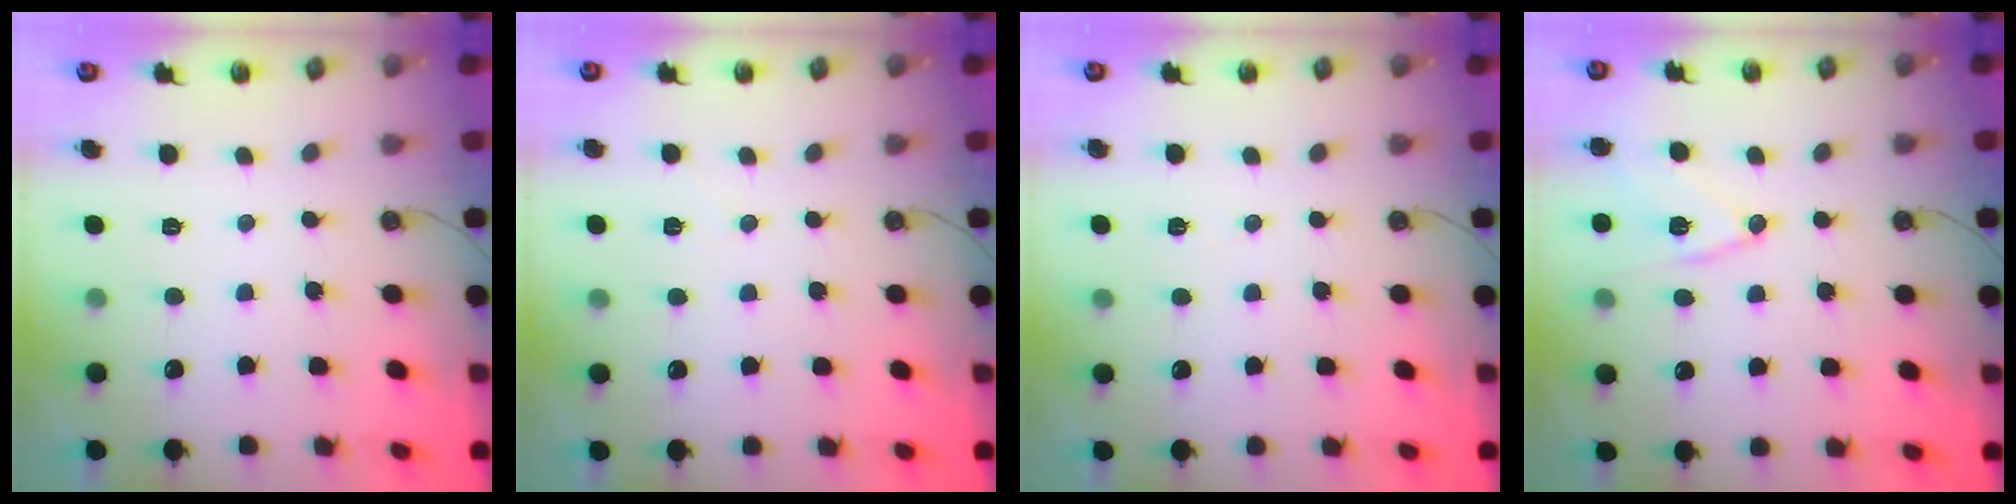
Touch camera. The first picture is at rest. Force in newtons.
{"total": 2.6, "press": 2.5, "slide": 0.8}
{"total": 4.3, "press": 0.8, "slide": 4.3}
{"total": 10.5, "press": 10.5, "slide": 0.8}